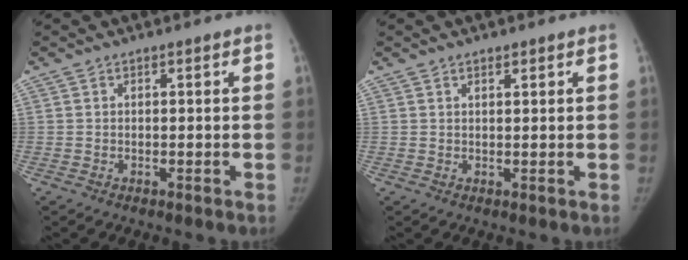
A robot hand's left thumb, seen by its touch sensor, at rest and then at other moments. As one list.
[{"total": 1.3, "force": [0.9, 0.5, 0.8], "torque": [-0.008, -0.004, 0.014]}]